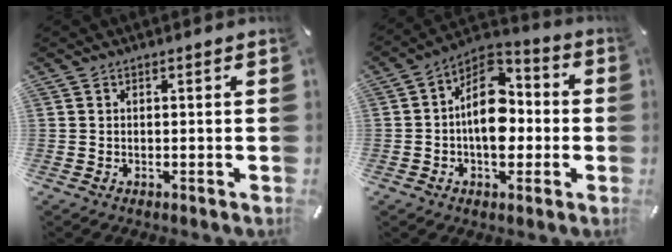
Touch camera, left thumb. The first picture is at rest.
{"total": 13.8, "force": [-1.0, 9.6, 9.8], "torque": [-0.166, 0.004, -0.020]}